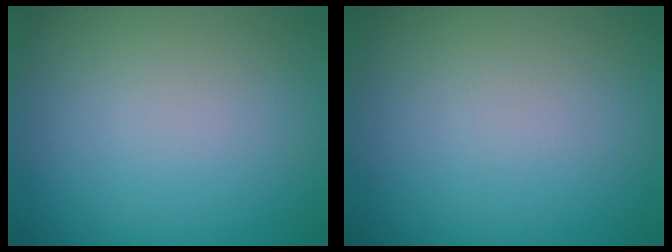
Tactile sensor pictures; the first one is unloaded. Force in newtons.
{"total": 0.0}